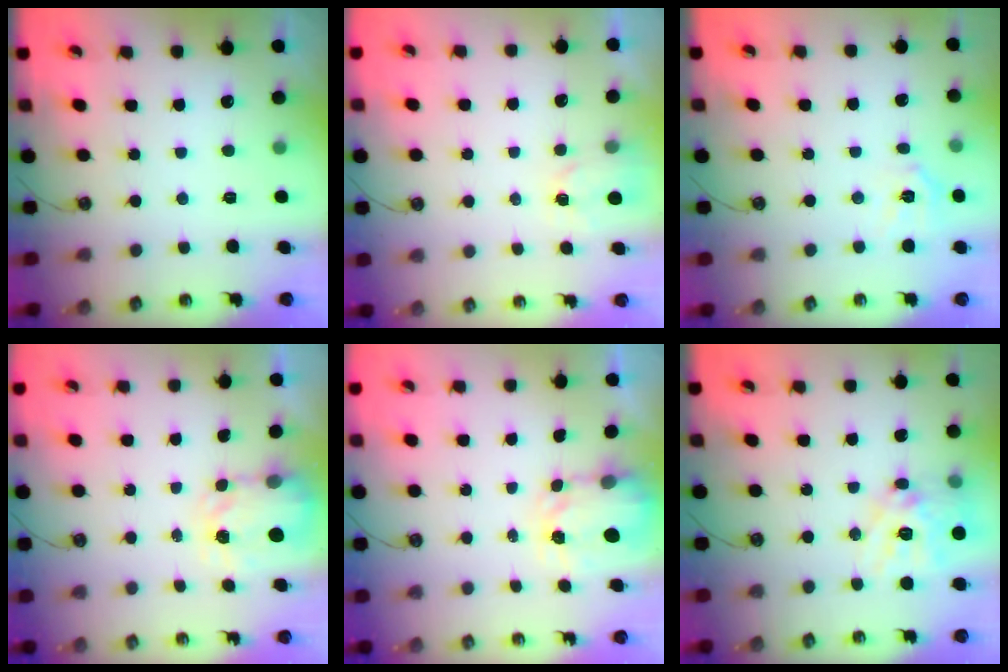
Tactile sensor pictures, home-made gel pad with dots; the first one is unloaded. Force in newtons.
{"total": 3.0, "press": 3.0, "slide": 0.3}
{"total": 7.9, "press": 7.8, "slide": 0.9}
{"total": 3.8, "press": 3.8, "slide": 0.5}
{"total": 3.4, "press": 3.4, "slide": 0.5}
{"total": 15.1, "press": 15.1, "slide": 1.3}